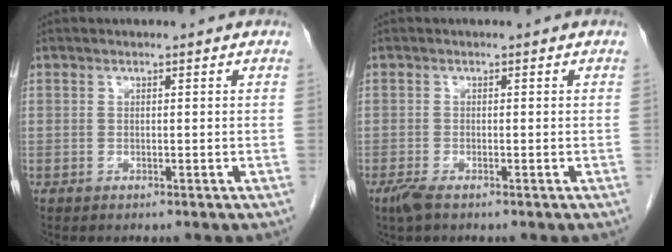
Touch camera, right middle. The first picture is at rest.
{"total": 2.0, "force": [-1.3, 0.4, 1.4], "torque": [-0.037, -0.007, -0.027]}